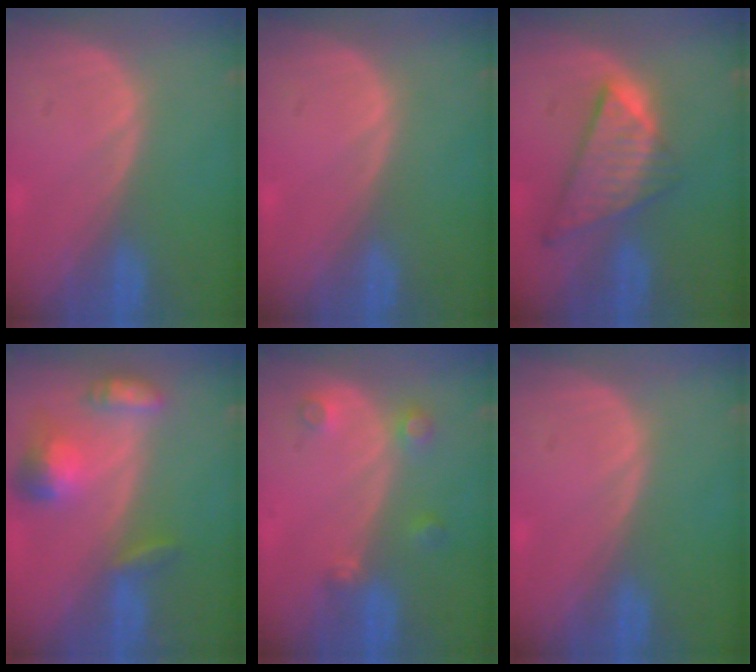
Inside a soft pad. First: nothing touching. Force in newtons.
{"total": 0.0}
{"total": 8.6, "press": 7.3, "slide": 4.5}
{"total": 7.0, "press": 6.6, "slide": 2.5}
{"total": 3.4, "press": 3.0, "slide": 1.5}
{"total": 0.0}